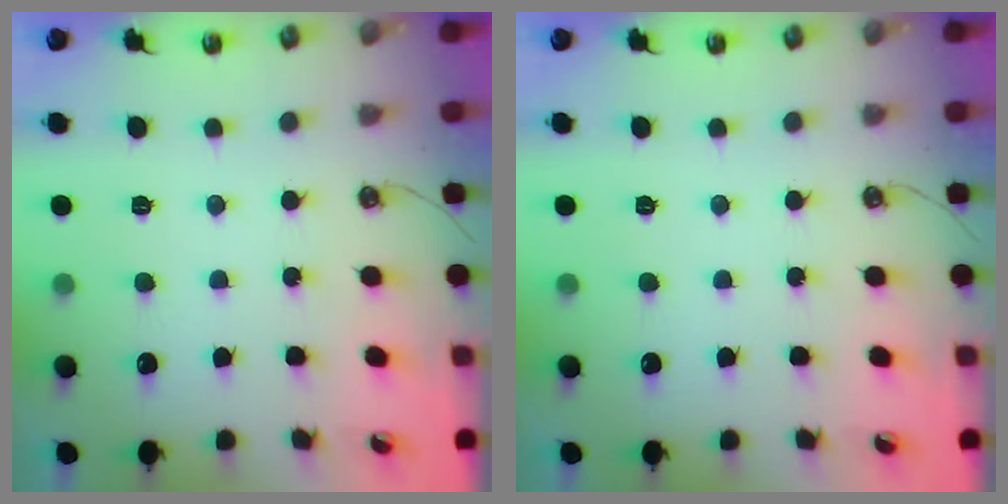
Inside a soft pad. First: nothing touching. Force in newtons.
{"total": 0.0}